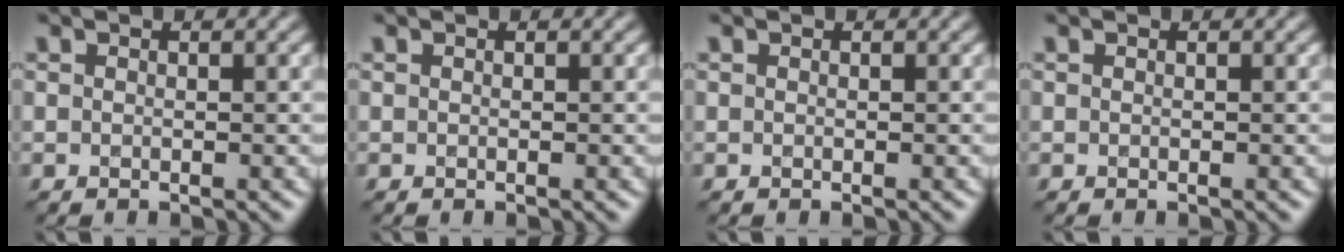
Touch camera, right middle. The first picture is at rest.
{"total": 0.0}
{"total": 0.0}
{"total": 0.0}